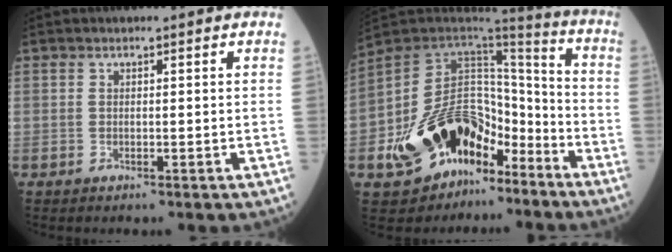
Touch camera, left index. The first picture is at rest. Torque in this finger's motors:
{"motor_torque": [0.66, 0.46, 1.03, 0.21]}